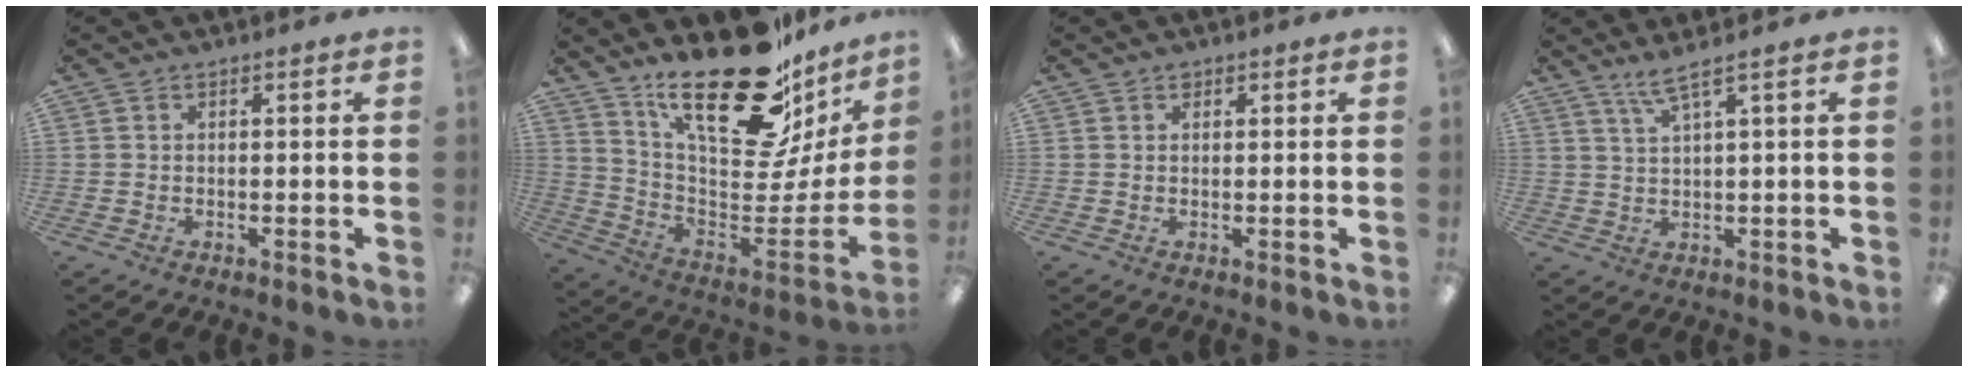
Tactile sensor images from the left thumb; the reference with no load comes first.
{"total": 28.6, "force": [19.8, 10.9, 17.5], "torque": [-0.239, -0.145, 0.341]}
{"total": 0.9, "force": [0.6, 0.7, -0.1], "torque": [0.008, -0.001, 0.010]}
{"total": 4.0, "force": [3.0, -0.2, 2.7], "torque": [-0.063, -0.006, 0.052]}